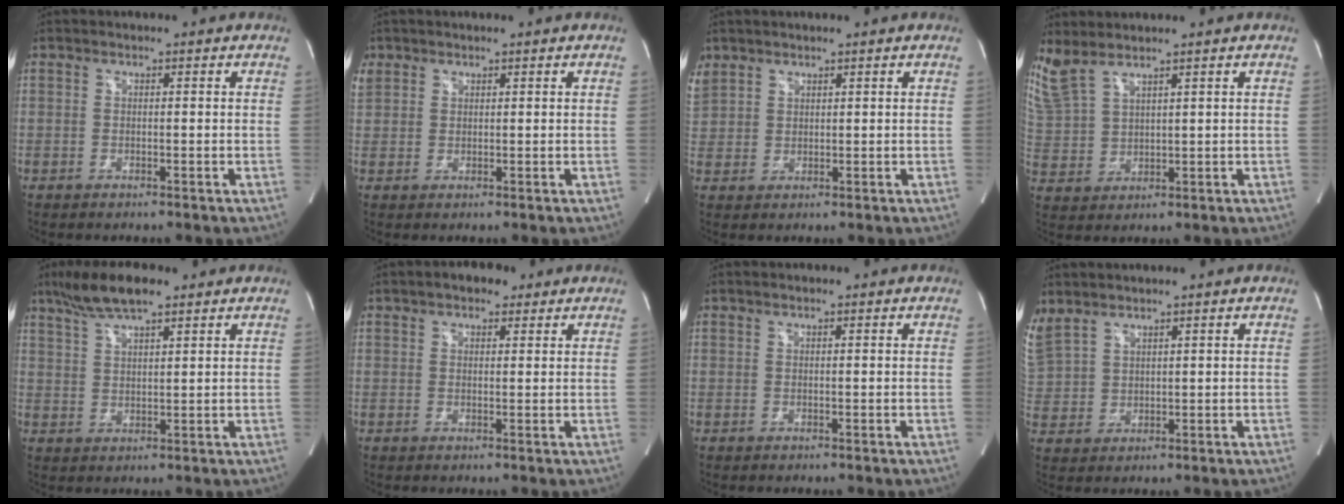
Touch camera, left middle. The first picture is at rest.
{"total": 6.4, "force": [2.6, 5.5, 2.0], "torque": [-0.086, 0.025, 0.059]}
{"total": 7.8, "force": [4.2, 6.2, 2.2], "torque": [-0.093, 0.024, 0.096]}
{"total": 7.3, "force": [6.2, 2.1, 3.3], "torque": [-0.098, 0.006, 0.150]}
{"total": 8.1, "force": [6.0, 1.6, 5.3], "torque": [-0.107, 0.018, 0.109]}
{"total": 4.0, "force": [2.6, 2.0, 2.3], "torque": [-0.037, 0.016, 0.040]}
{"total": 0.5, "force": [0.4, 0.1, 0.4], "torque": [-0.009, 0.007, 0.007]}
{"total": 7.8, "force": [5.7, 4.6, 2.7], "torque": [-0.097, 0.012, 0.134]}